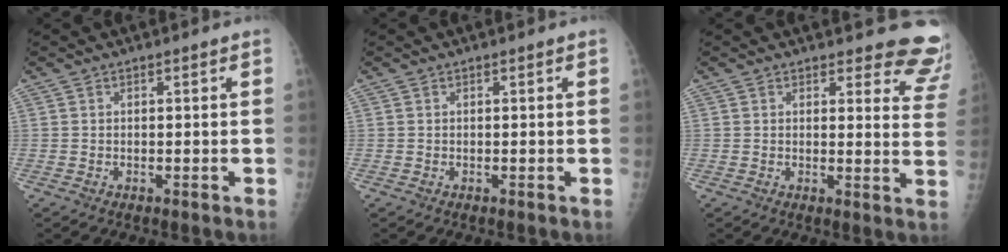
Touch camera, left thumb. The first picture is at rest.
{"total": 0.0}
{"total": 10.3, "force": [9.8, 2.7, 1.2], "torque": [0.035, -0.088, 0.073]}